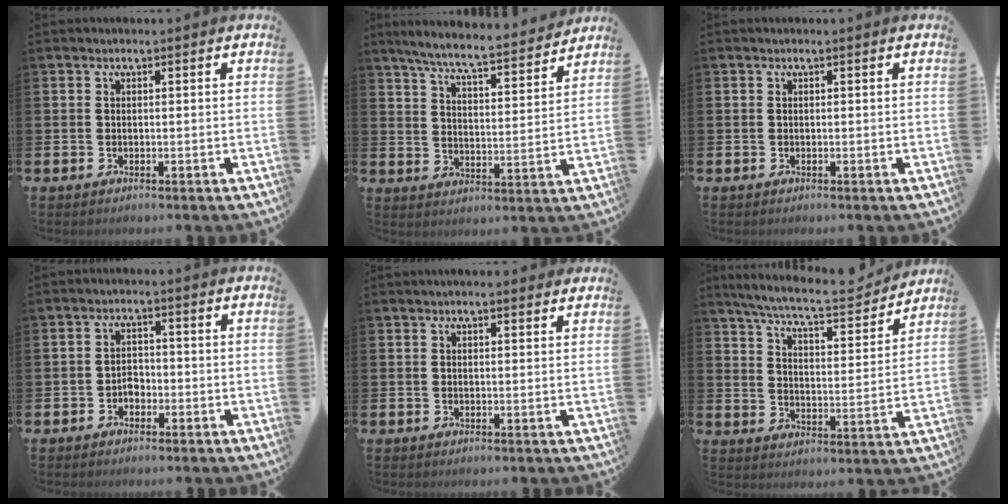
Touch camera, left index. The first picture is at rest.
{"total": 7.2, "force": [6.7, 0.4, 2.7], "torque": [-0.075, -0.047, 0.112]}
{"total": 0.0}
{"total": 2.0, "force": [-1.1, 1.5, 0.8], "torque": [-0.013, 0.003, -0.026]}
{"total": 1.5, "force": [1.4, 0.2, 0.5], "torque": [-0.012, 0.001, 0.025]}
{"total": 7.8, "force": [7.2, 0.9, 3.0], "torque": [-0.080, -0.049, 0.120]}